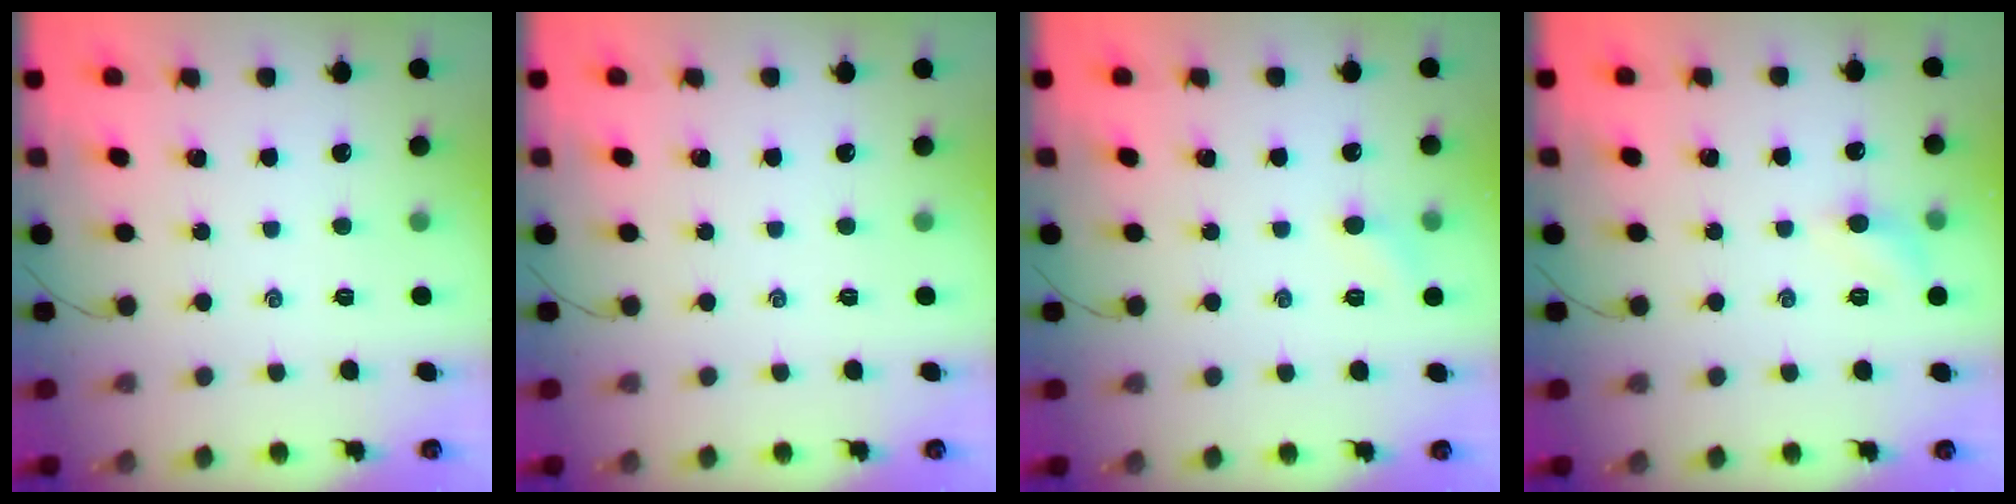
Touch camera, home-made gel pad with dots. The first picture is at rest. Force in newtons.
{"total": 0.0}
{"total": 4.5, "press": 4.2, "slide": 1.4}
{"total": 5.4, "press": 5.2, "slide": 1.7}